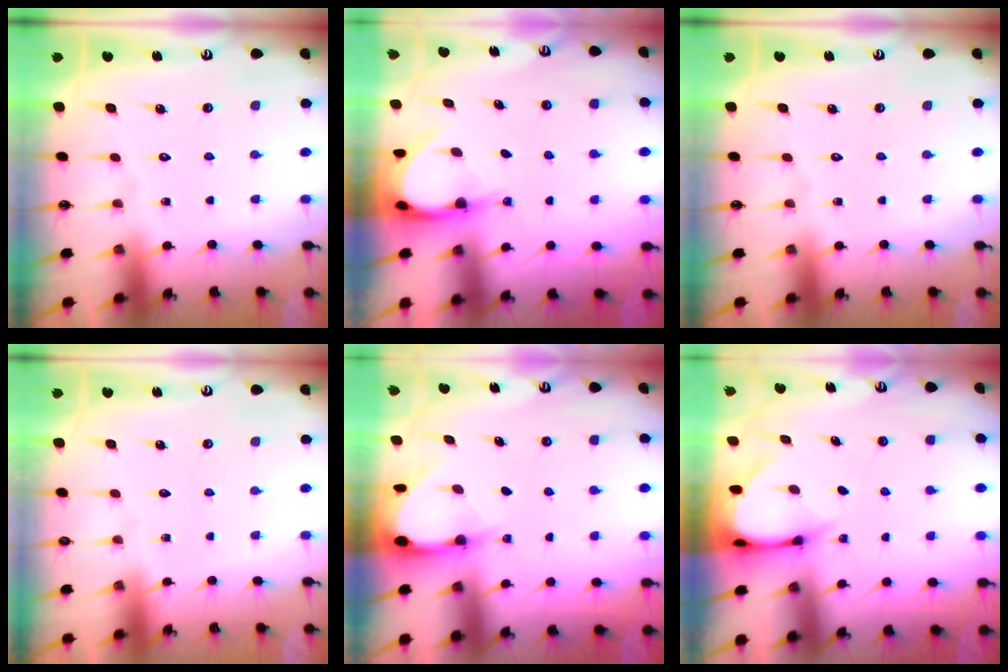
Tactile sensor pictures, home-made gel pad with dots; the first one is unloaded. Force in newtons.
{"total": 3.9, "press": 3.9, "slide": 0.4}
{"total": 0.0}
{"total": 0.0}
{"total": 2.9, "press": 2.9, "slide": 0.3}
{"total": 3.4, "press": 3.4, "slide": 0.3}